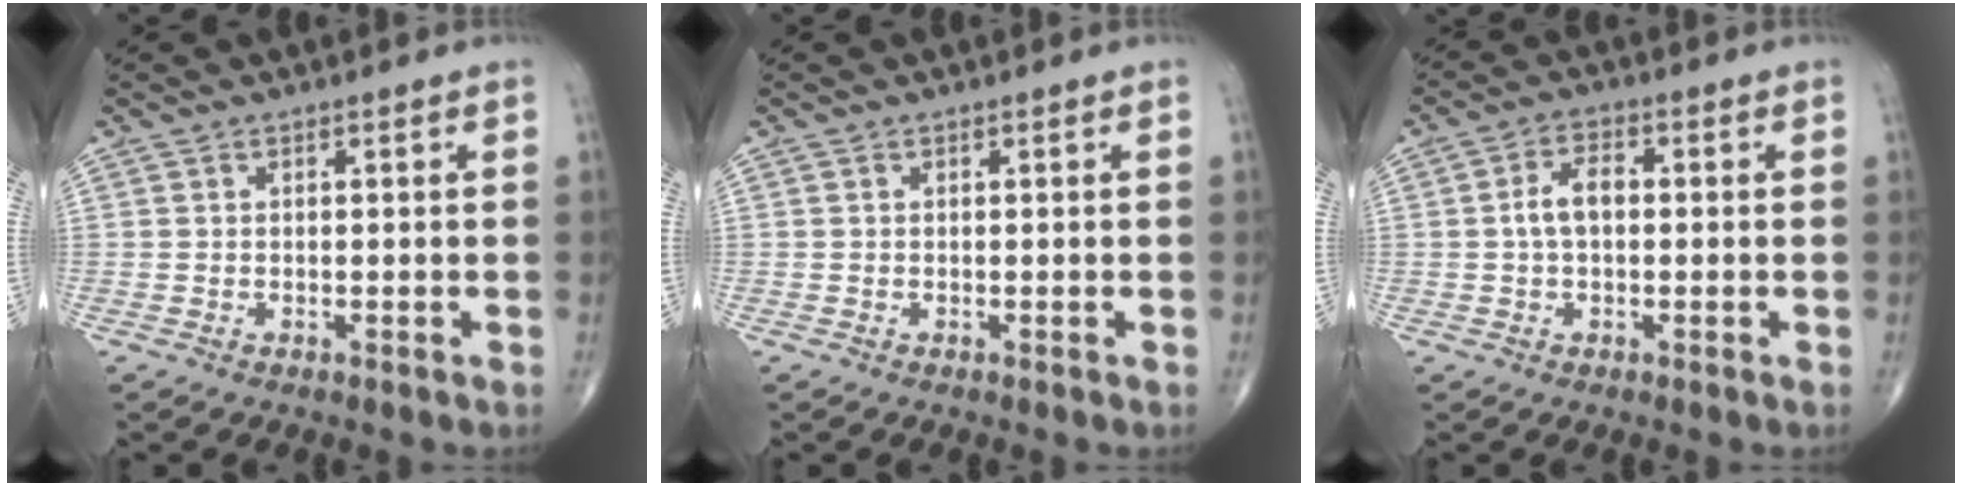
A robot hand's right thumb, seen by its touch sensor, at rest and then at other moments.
{"total": 0.0}
{"total": 4.8, "force": [0.0, 2.7, 4.0], "torque": [-0.075, 0.016, -0.005]}